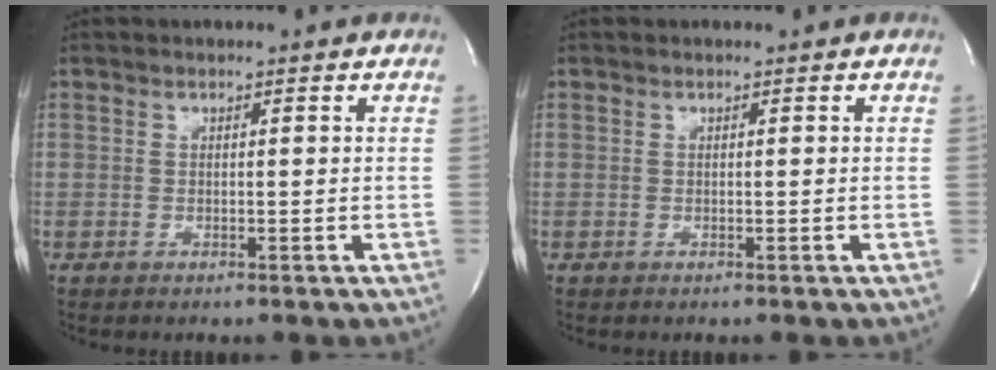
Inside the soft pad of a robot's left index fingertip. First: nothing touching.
{"total": 0.0}